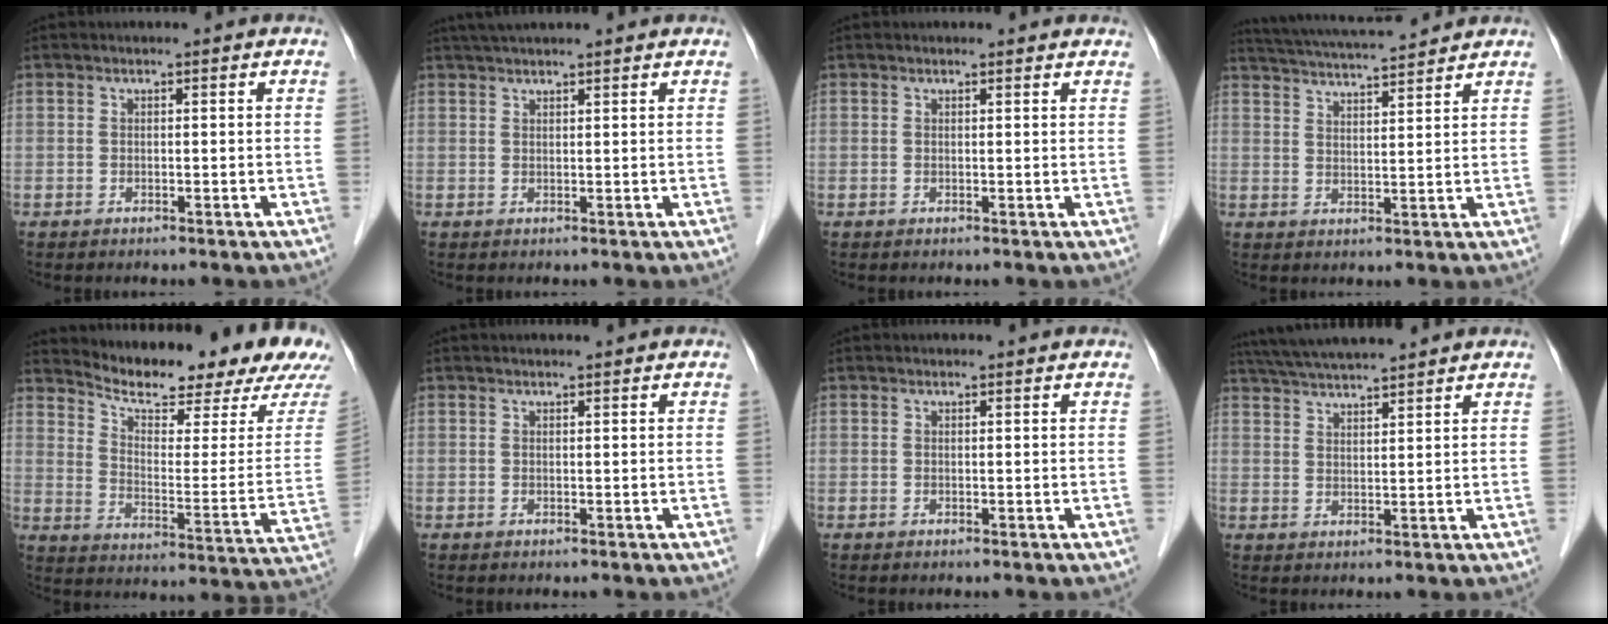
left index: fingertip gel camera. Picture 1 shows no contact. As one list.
[{"total": 7.4, "force": [6.5, 0.4, 3.4], "torque": [-0.052, 0.041, 0.093]}, {"total": 3.2, "force": [3.0, 0.6, 0.8], "torque": [-0.013, 0.014, 0.026]}, {"total": 12.0, "force": [11.2, 0.6, 4.5], "torque": [-0.088, 0.026, 0.171]}, {"total": 20.6, "force": [18.6, 2.5, 8.6], "torque": [-0.134, -0.064, 0.242]}, {"total": 1.9, "force": [1.7, 0.1, 0.9], "torque": [-0.009, 0.017, 0.023]}, {"total": 0.9, "force": [0.9, 0.1, 0.2], "torque": [-0.010, 0.007, 0.010]}, {"total": 11.1, "force": [10.0, 0.7, 4.7], "torque": [-0.085, 0.034, 0.157]}]